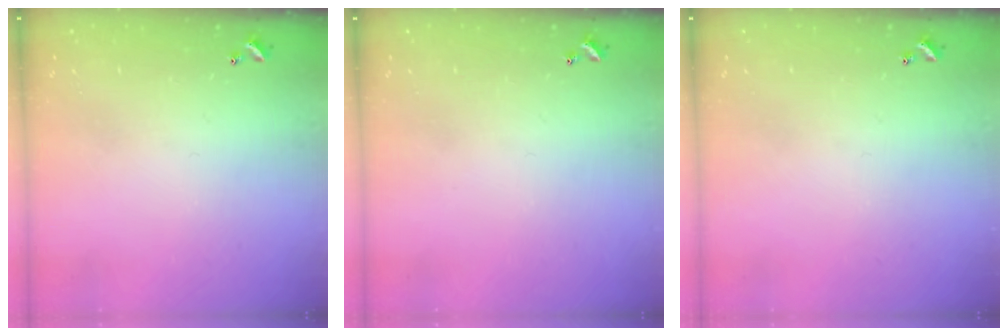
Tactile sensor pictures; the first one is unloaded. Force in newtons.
{"total": 0.0}
{"total": 0.0}